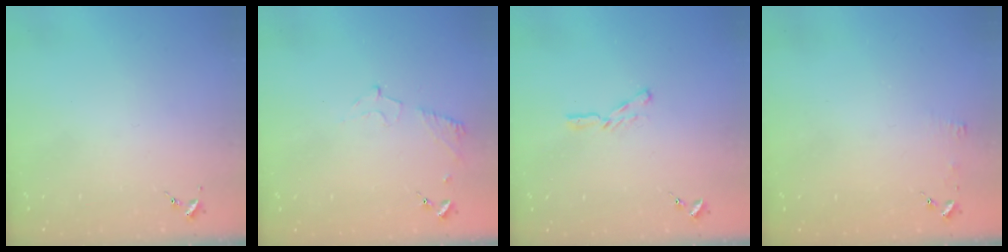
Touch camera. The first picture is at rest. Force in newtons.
{"total": 5.4, "press": 5.4, "slide": 0.6}
{"total": 4.4, "press": 4.4, "slide": 0.2}
{"total": 3.5, "press": 3.5, "slide": 0.3}